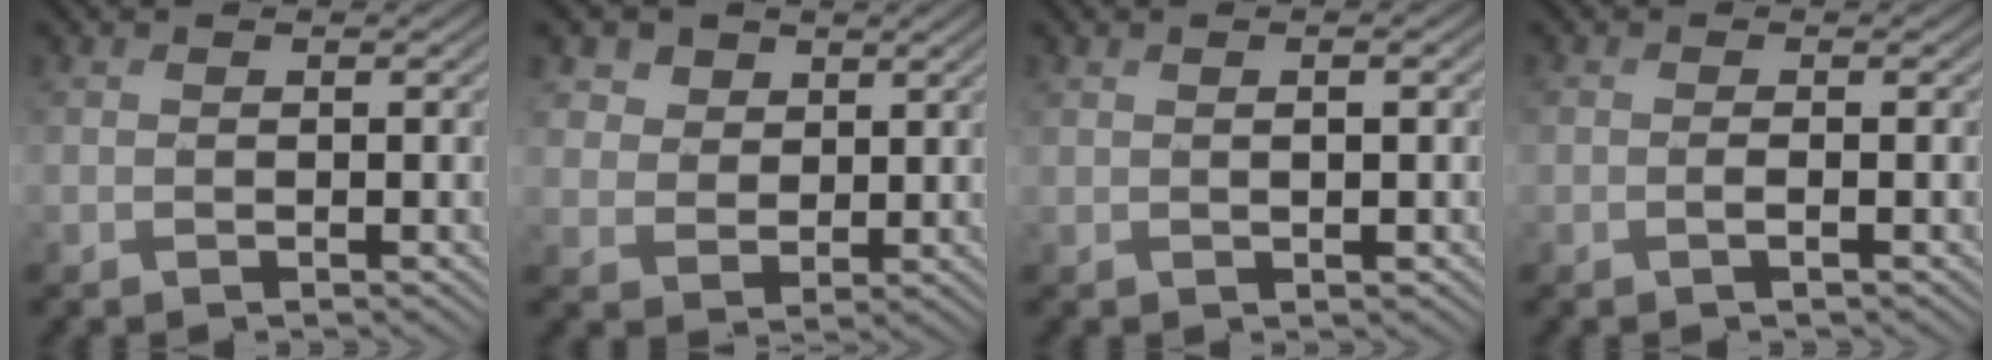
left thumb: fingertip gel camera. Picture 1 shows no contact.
{"total": 7.5, "force": [4.6, 5.2, 2.7], "torque": [-0.122, 0.003, 0.093]}
{"total": 1.3, "force": [0.4, 0.1, 1.3], "torque": [-0.020, 0.001, 0.010]}
{"total": 0.8, "force": [0.1, -0.3, 0.7], "torque": [-0.014, 0.004, 0.001]}